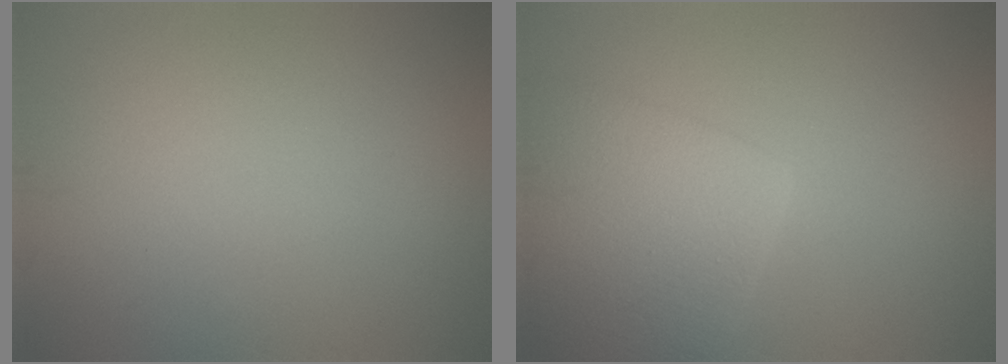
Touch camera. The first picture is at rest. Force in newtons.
{"total": 6.5, "press": 6.5, "slide": 0.6}